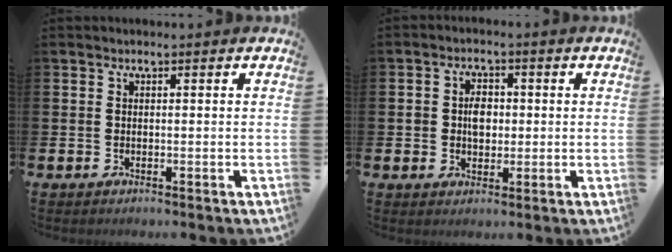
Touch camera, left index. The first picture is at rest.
{"total": 3.5, "force": [0.3, 2.7, 2.3], "torque": [-0.020, 0.001, -0.005]}